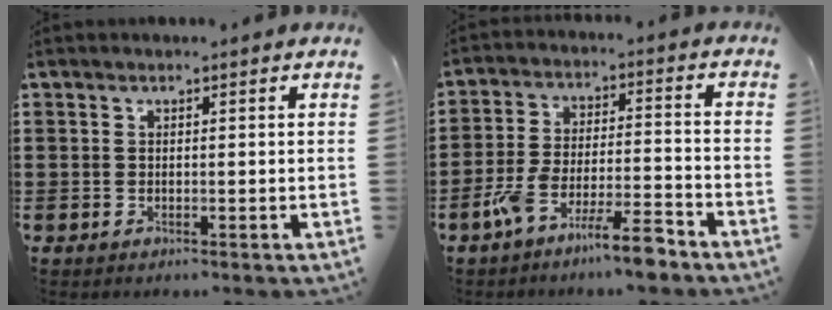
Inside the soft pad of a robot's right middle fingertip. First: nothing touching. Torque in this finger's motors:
{"motor_torque": [1.55, -0.59, 0.61, 0.21]}